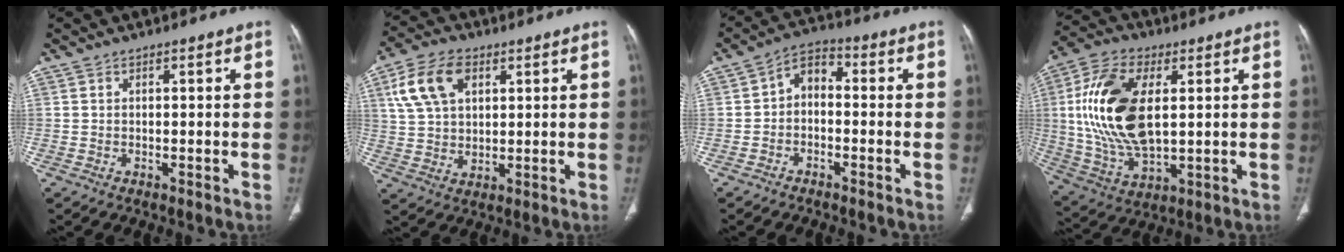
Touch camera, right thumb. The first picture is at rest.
{"total": 11.5, "force": [4.5, 7.1, 7.9], "torque": [-0.143, 0.001, 0.087]}
{"total": 5.5, "force": [-0.9, 3.7, 4.1], "torque": [-0.055, 0.030, -0.030]}
{"total": 19.6, "force": [3.0, 10.1, 16.5], "torque": [-0.333, -0.006, 0.060]}